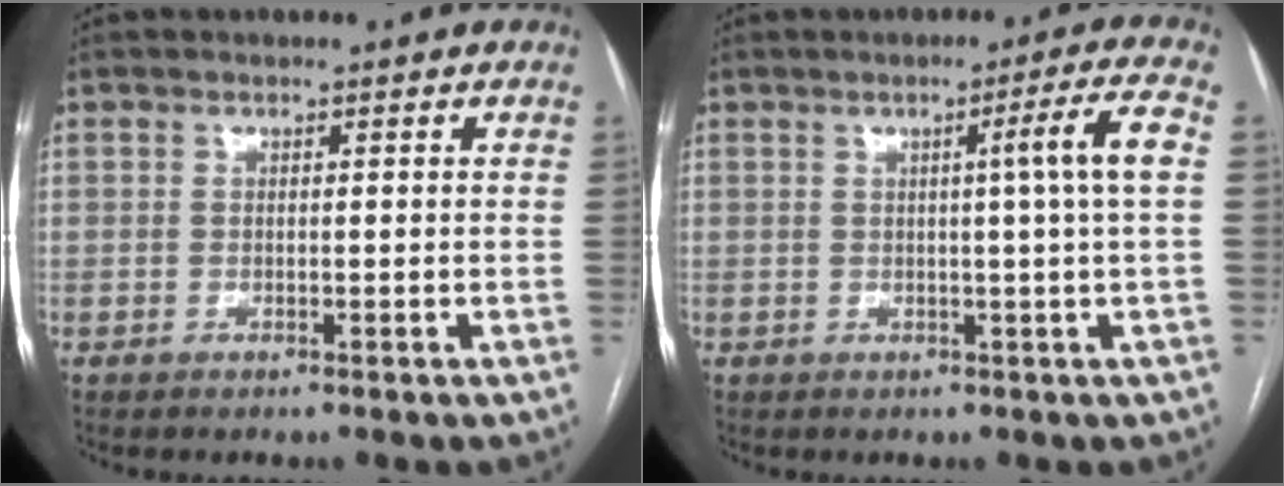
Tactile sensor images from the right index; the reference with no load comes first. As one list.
[{"total": 5.9, "force": [0.7, -1.7, 5.6], "torque": [-0.080, 0.003, 0.013]}]